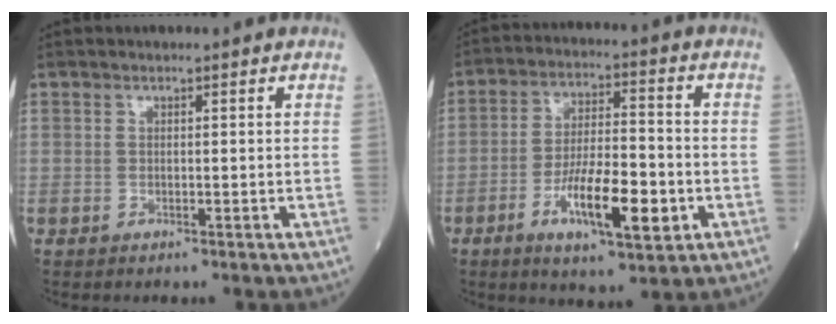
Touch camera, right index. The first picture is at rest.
{"total": 12.0, "force": [-4.2, 2.8, 10.9], "torque": [-0.196, -0.006, -0.070]}